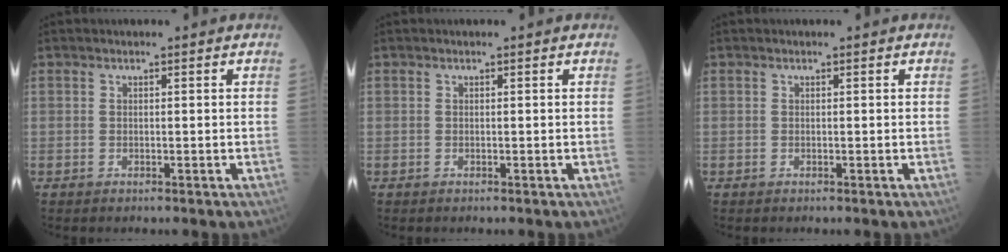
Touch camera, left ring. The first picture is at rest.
{"total": 0.0}
{"total": 0.0}